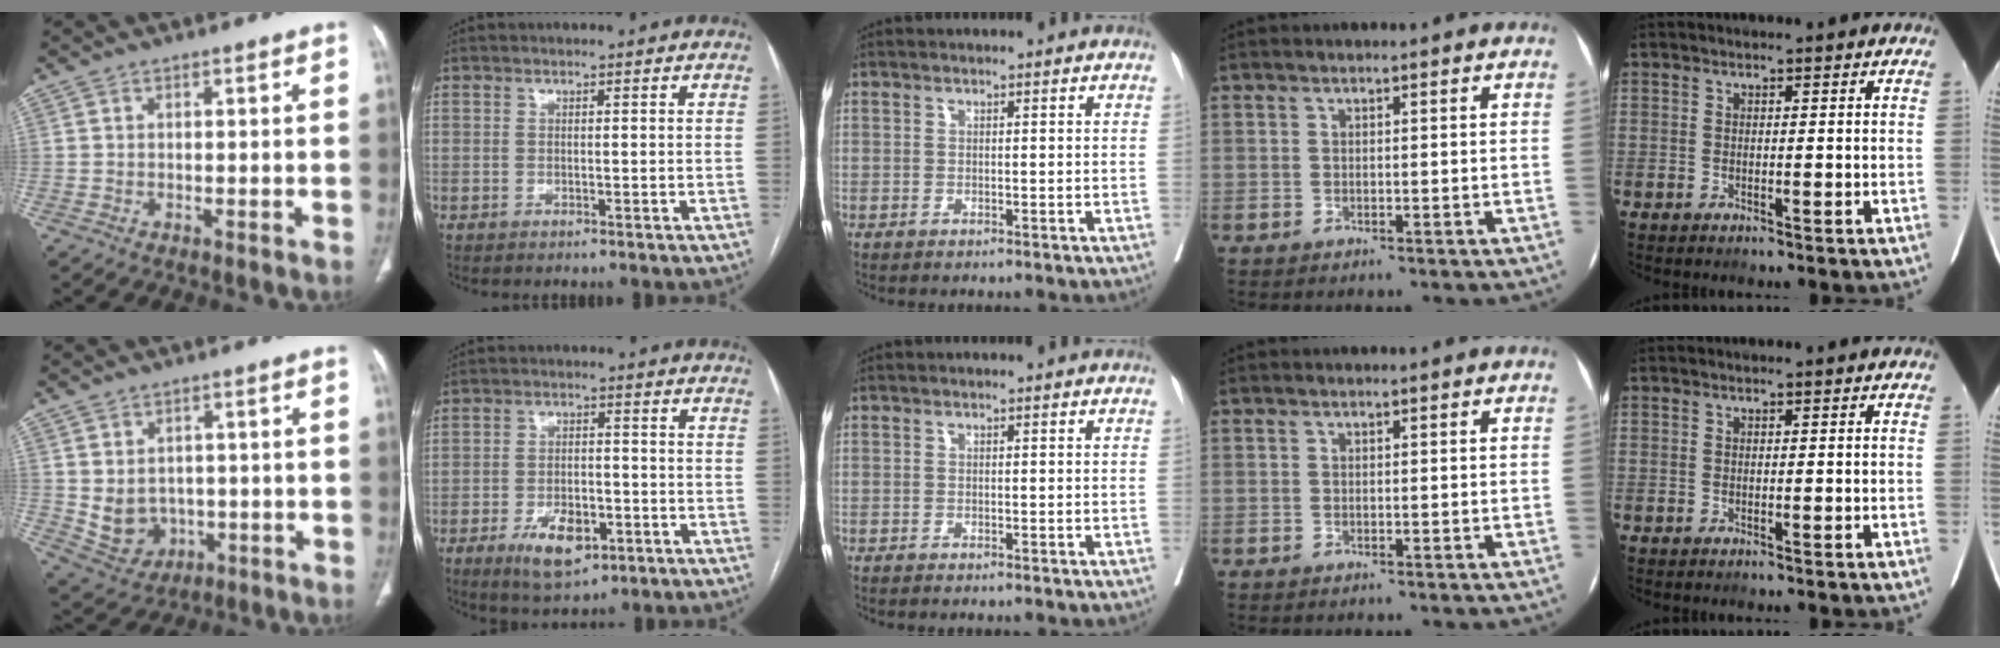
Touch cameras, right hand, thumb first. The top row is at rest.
{"thumb": {"total": 7.4, "force": [-0.2, 6.3, 3.9], "torque": [-0.045, 0.000, 0.023]}, "index": {"total": 7.8, "force": [-3.4, 4.0, 5.8], "torque": [-0.101, -0.004, -0.045]}, "middle": {"total": 0.7, "force": [-0.6, -0.3, 0.3], "torque": [-0.001, 0.000, -0.012]}}